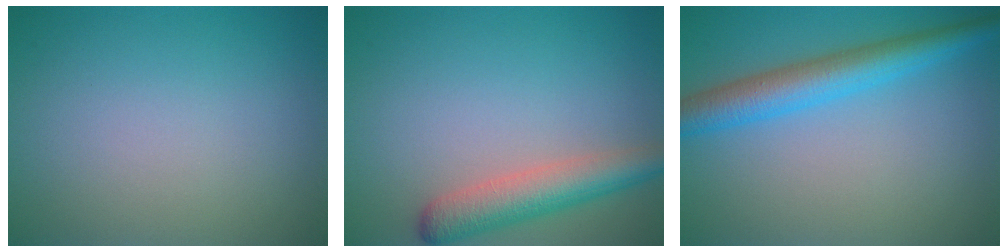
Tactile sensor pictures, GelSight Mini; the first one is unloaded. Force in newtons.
{"total": 4.4, "press": 4.3, "slide": 0.2}
{"total": 4.9, "press": 4.9, "slide": 0.2}